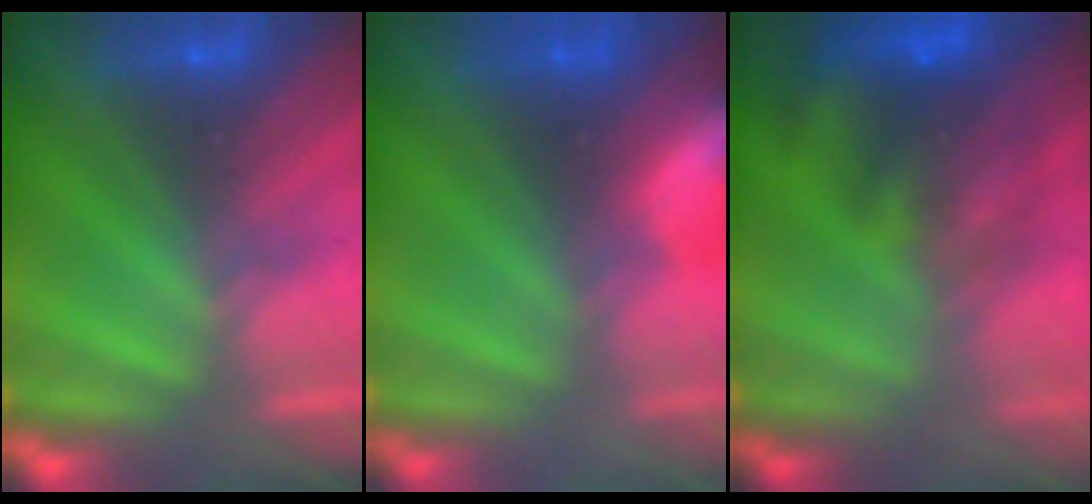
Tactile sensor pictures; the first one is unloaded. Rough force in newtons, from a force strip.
{"total": 7.8}
{"total": 7.3}